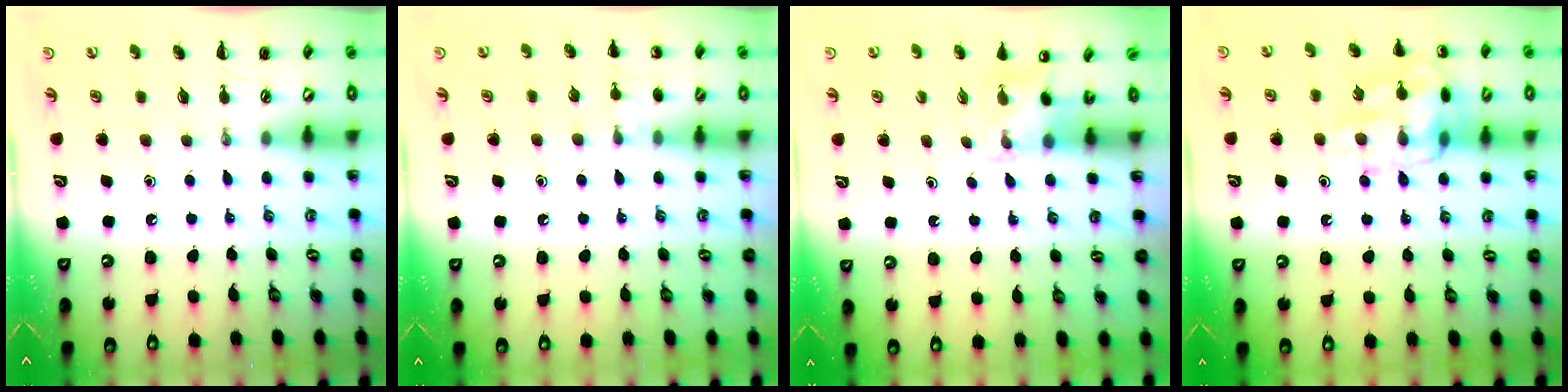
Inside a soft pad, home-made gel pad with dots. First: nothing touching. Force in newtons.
{"total": 5.3, "press": 5.0, "slide": 1.8}
{"total": 2.5, "press": 2.4, "slide": 0.9}
{"total": 13.8, "press": 13.8, "slide": 0.9}